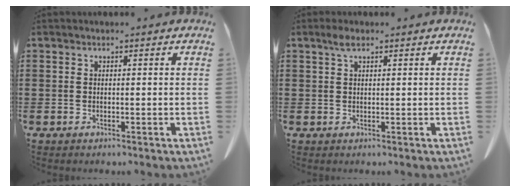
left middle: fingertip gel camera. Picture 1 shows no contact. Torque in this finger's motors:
{"motor_torque": [1.31, 0.83, 0.31, 0.10]}